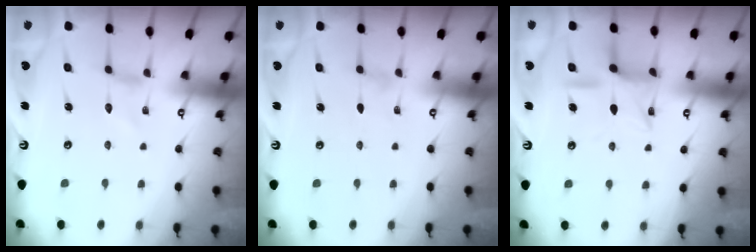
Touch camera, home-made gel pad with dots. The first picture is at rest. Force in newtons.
{"total": 0.0}
{"total": 12.3, "press": 12.3, "slide": 0.9}